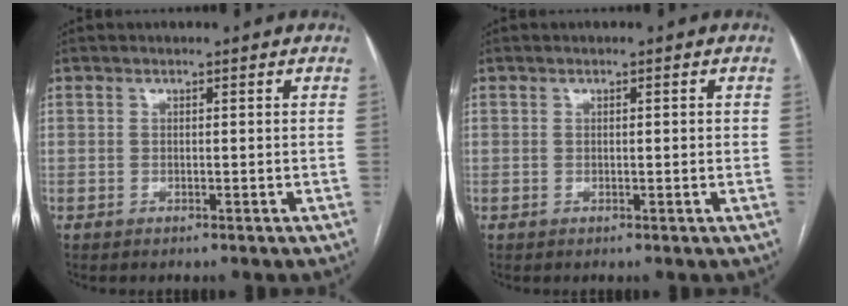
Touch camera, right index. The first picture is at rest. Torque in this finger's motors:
{"motor_torque": [-0.17, 0.25, -0.04, 0.00]}